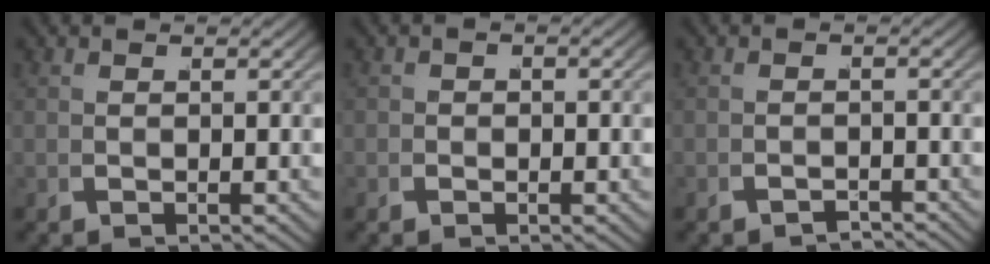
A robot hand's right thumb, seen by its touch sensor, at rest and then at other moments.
{"total": 1.0, "force": [-0.4, 0.9, 0.4], "torque": [-0.004, 0.000, -0.011]}
{"total": 2.0, "force": [-1.9, -0.2, -0.4], "torque": [0.017, -0.001, -0.038]}